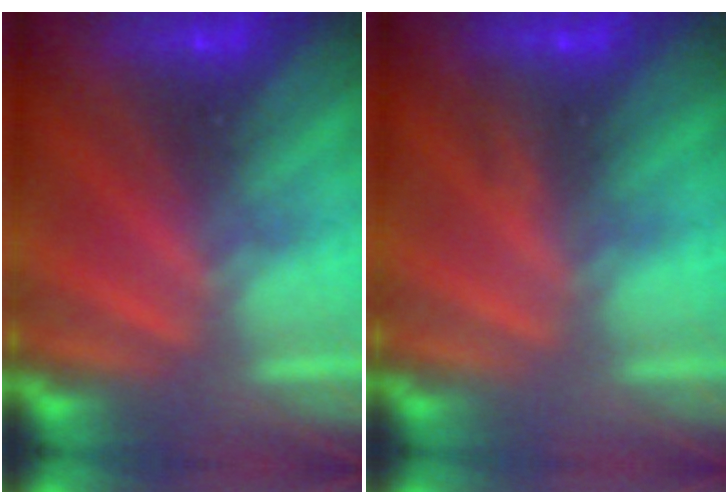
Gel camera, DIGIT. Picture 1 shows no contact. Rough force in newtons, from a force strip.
{"total": 3.0}